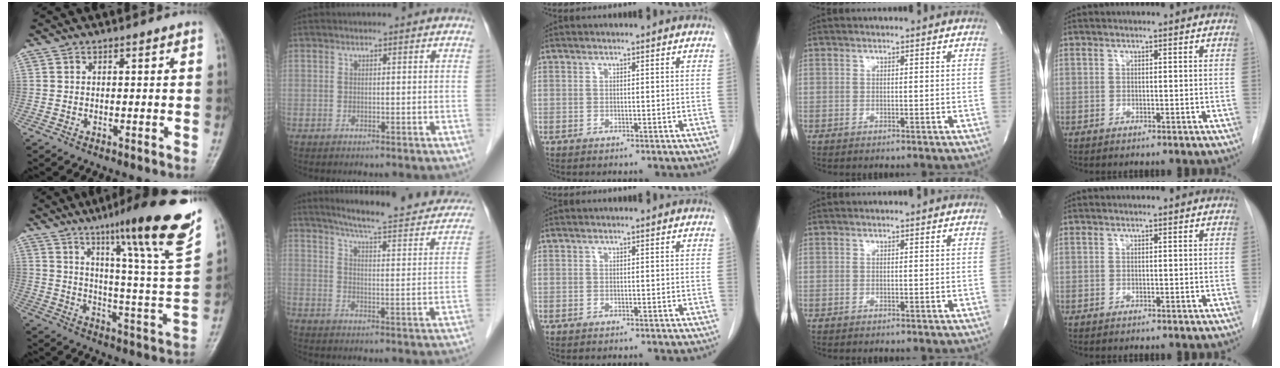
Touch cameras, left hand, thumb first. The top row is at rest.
{"thumb": {"total": 23.0, "force": [14.6, 1.2, 17.8], "torque": [-0.234, -0.061, 0.211]}, "index": {"total": 22.3, "force": [18.8, 3.4, 11.4], "torque": [-0.148, -0.021, 0.225]}}